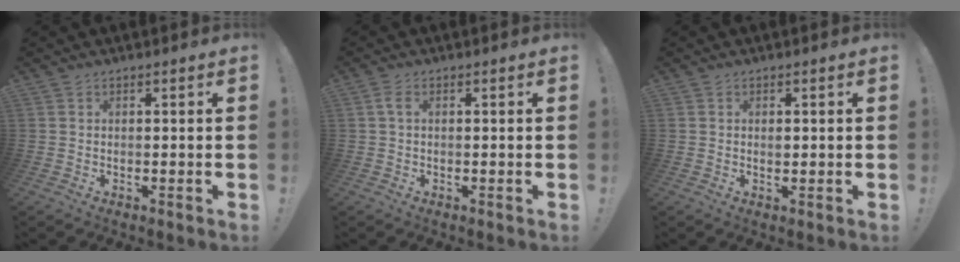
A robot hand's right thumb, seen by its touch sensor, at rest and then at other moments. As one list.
[{"total": 2.1, "force": [0.4, 1.2, 1.7], "torque": [-0.035, 0.007, 0.008]}, {"total": 1.0, "force": [0.0, 0.6, 0.7], "torque": [-0.003, -0.001, -0.004]}]